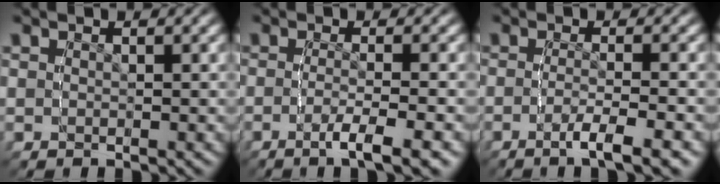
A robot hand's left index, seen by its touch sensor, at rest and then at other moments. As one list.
[{"total": 3.0, "force": [-1.3, -2.6, 0.8], "torque": [0.002, 0.024, -0.035]}, {"total": 3.2, "force": [-1.7, -2.6, 0.7], "torque": [0.003, 0.022, -0.040]}]